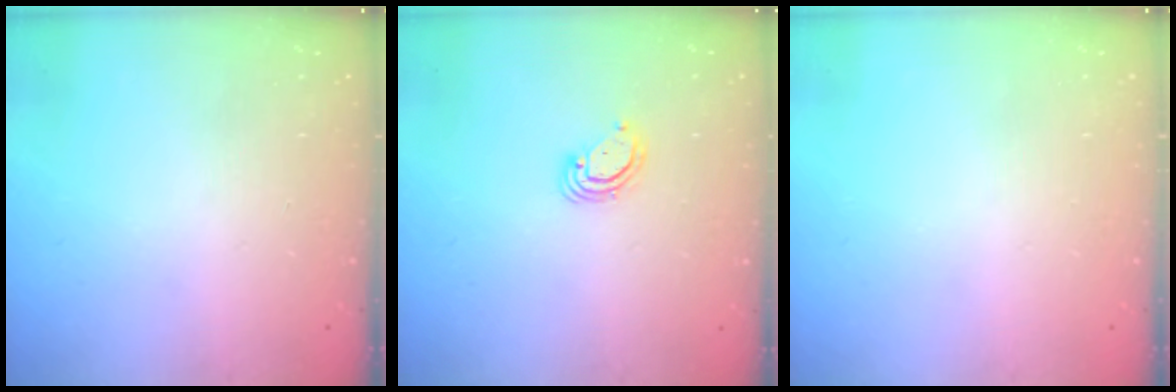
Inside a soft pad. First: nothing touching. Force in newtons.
{"total": 3.0, "press": 3.0, "slide": 0.2}
{"total": 0.0}